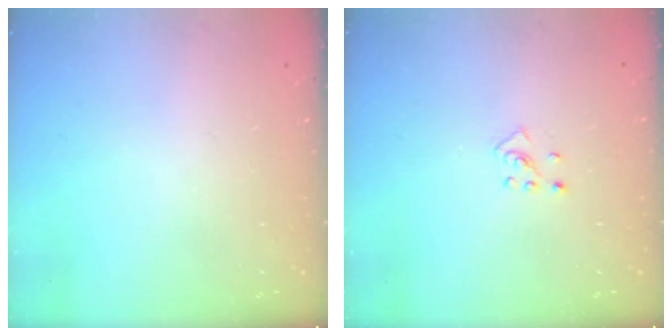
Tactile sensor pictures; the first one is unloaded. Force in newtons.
{"total": 2.7, "press": 2.6, "slide": 0.9}